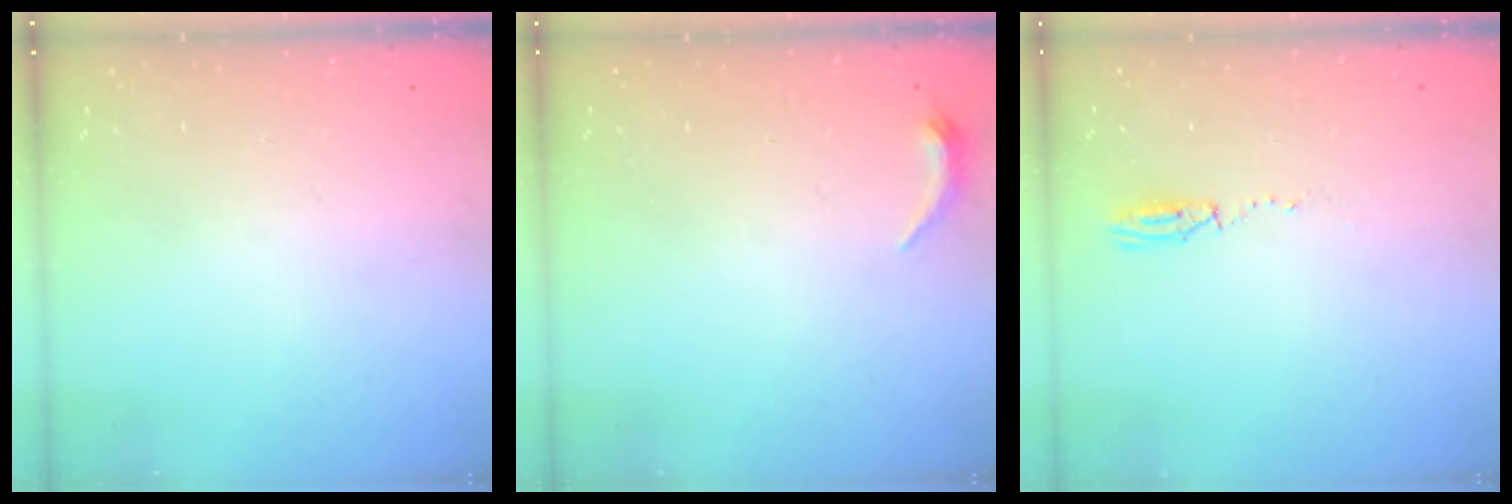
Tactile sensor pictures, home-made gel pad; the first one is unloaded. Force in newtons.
{"total": 4.8, "press": 4.7, "slide": 0.9}
{"total": 17.0, "press": 5.1, "slide": 16.2}